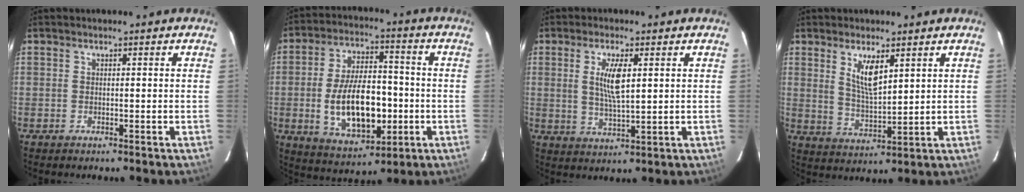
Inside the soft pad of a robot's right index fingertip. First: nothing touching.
{"total": 16.2, "force": [-3.0, 8.2, 13.6], "torque": [-0.260, 0.004, -0.033]}
{"total": 6.3, "force": [1.6, 1.6, 5.8], "torque": [-0.110, -0.003, 0.033]}
{"total": 6.6, "force": [3.2, 2.0, 5.4], "torque": [-0.098, -0.009, 0.066]}